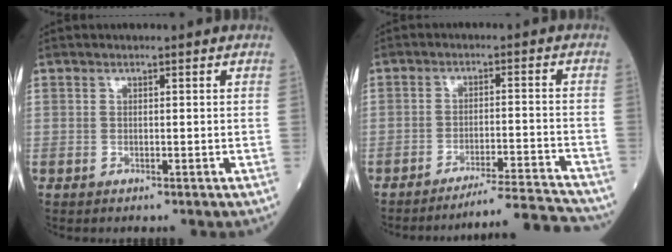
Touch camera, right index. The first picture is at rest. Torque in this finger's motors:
{"motor_torque": [-0.14, -0.35, 0.10, 0.03]}